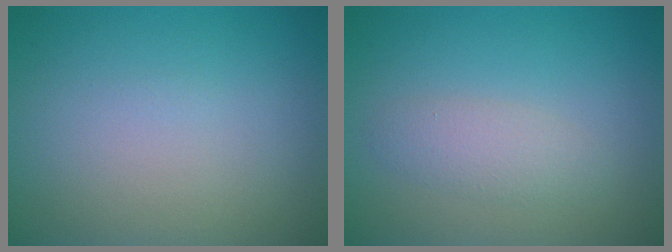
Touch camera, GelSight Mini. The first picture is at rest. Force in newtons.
{"total": 2.0, "press": 2.0, "slide": 0.1}